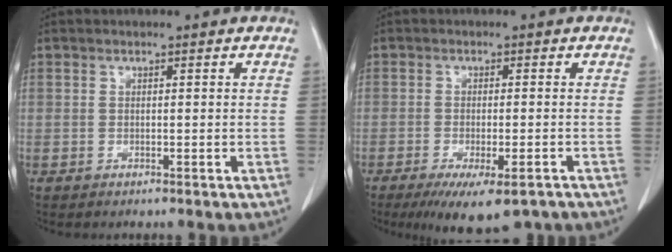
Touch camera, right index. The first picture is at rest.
{"total": 10.1, "force": [-7.0, 2.4, 6.8], "torque": [-0.095, -0.018, -0.103]}